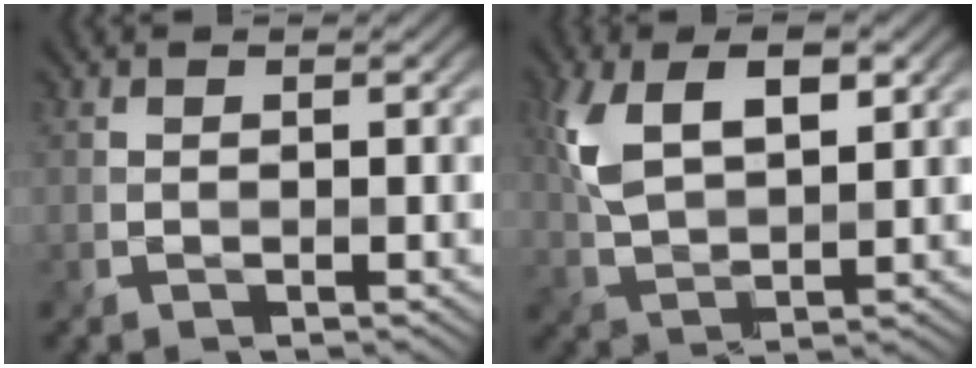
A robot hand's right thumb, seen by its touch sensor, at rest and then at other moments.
{"total": 8.9, "force": [3.2, 4.5, 7.0], "torque": [-0.160, 0.003, 0.059]}